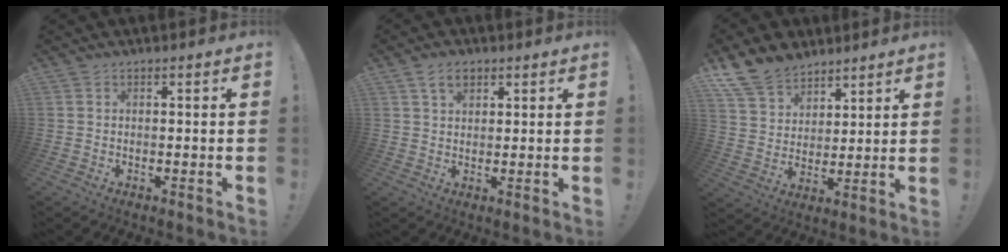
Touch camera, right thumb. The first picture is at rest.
{"total": 4.9, "force": [2.7, 3.0, 2.9], "torque": [-0.054, 0.000, 0.050]}
{"total": 13.1, "force": [9.9, 7.8, 3.6], "torque": [-0.066, -0.070, 0.192]}